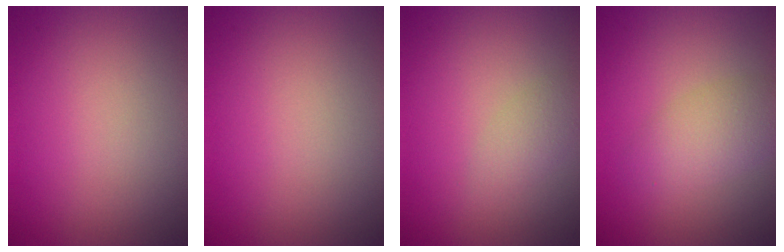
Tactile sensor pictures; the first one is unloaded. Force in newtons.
{"total": 0.0}
{"total": 1.5, "press": 1.5, "slide": 0.0}
{"total": 2.9, "press": 2.9, "slide": 0.1}